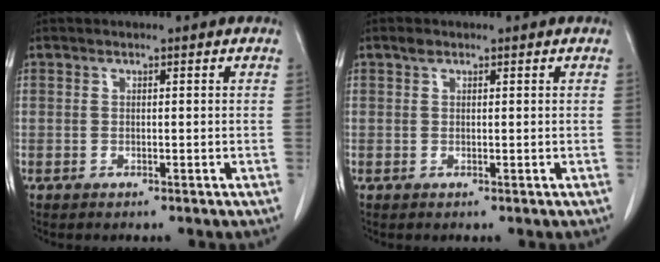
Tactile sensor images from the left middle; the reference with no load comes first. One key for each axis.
{"total": 0.8, "fx": 0.6, "fy": 0.4, "fz": 0.4, "tx": -0.009, "ty": 0.004, "tz": 0.011}